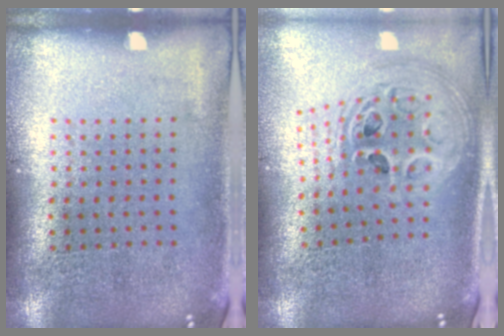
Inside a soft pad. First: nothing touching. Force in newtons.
{"total": 2.5, "press": 1.8, "slide": 1.7}